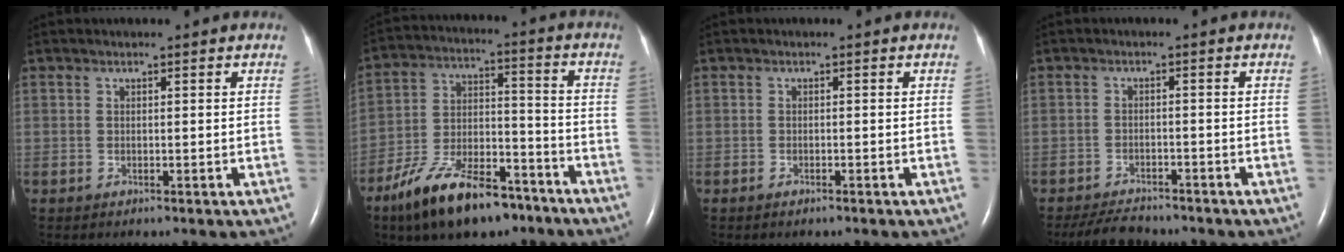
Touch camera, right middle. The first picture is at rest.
{"total": 16.1, "force": [-11.3, 6.0, 9.9], "torque": [-0.186, 0.005, -0.198]}
{"total": 0.8, "force": [-0.6, 0.2, 0.5], "torque": [-0.013, -0.001, -0.007]}
{"total": 5.5, "force": [-5.0, 1.5, 1.7], "torque": [-0.032, -0.014, -0.081]}